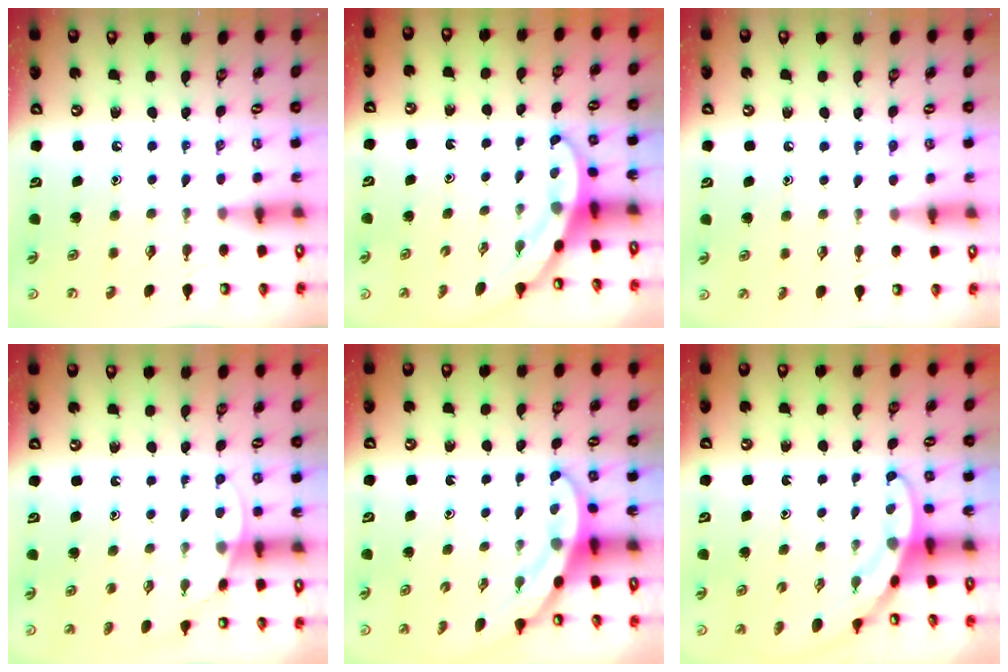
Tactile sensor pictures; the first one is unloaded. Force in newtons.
{"total": 3.0, "press": 3.0, "slide": 0.1}
{"total": 4.2, "press": 4.1, "slide": 0.5}
{"total": 4.8, "press": 4.7, "slide": 0.5}
{"total": 3.1, "press": 3.1, "slide": 0.1}
{"total": 2.7, "press": 2.7, "slide": 0.0}